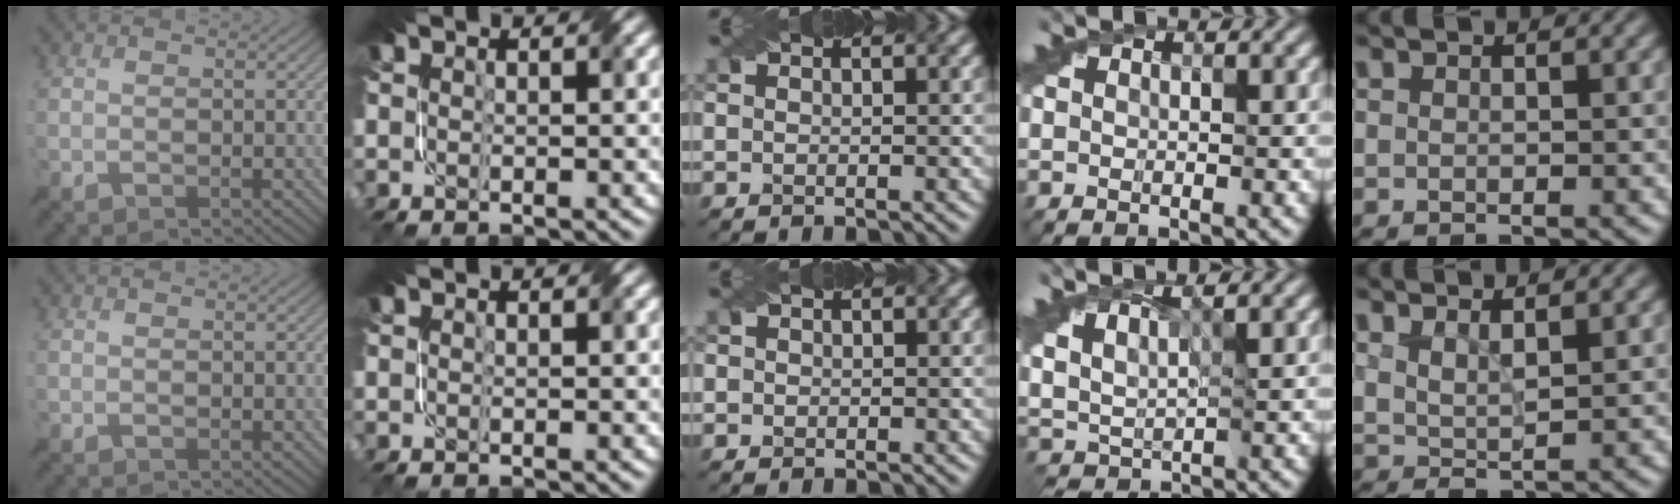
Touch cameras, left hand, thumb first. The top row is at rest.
{"middle": {"total": 0.5, "force": [-0.3, 0.4, -0.1], "torque": [0.009, -0.003, -0.007]}, "ring": {"total": 3.4, "force": [2.5, 1.0, 2.0], "torque": [-0.049, 0.006, 0.048]}, "little": {"total": 1.8, "force": [1.0, 0.6, 1.3], "torque": [-0.029, -0.003, 0.020]}}